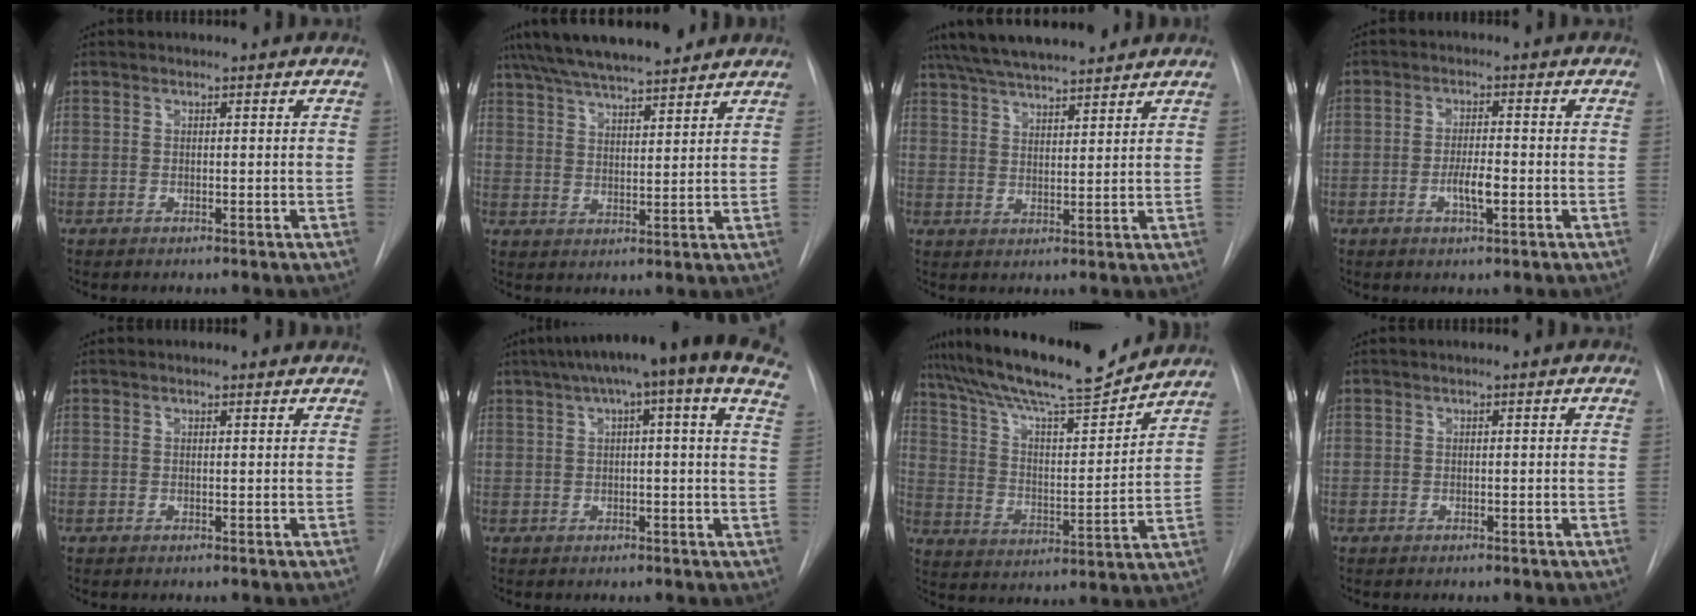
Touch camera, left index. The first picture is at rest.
{"total": 14.8, "force": [12.8, 2.2, 7.0], "torque": [-0.125, 0.034, 0.206]}
{"total": 13.4, "force": [11.8, 1.9, 6.1], "torque": [-0.106, 0.032, 0.191]}
{"total": 3.9, "force": [-1.2, 0.8, 3.6], "torque": [-0.065, 0.000, -0.021]}
{"total": 0.7, "force": [0.5, 0.3, 0.5], "torque": [-0.012, 0.003, 0.005]}
{"total": 19.7, "force": [13.5, 1.5, 14.2], "torque": [-0.222, 0.054, 0.159]}
{"total": 18.4, "force": [16.1, 1.6, 8.7], "torque": [-0.153, 0.004, 0.262]}
{"total": 0.0}